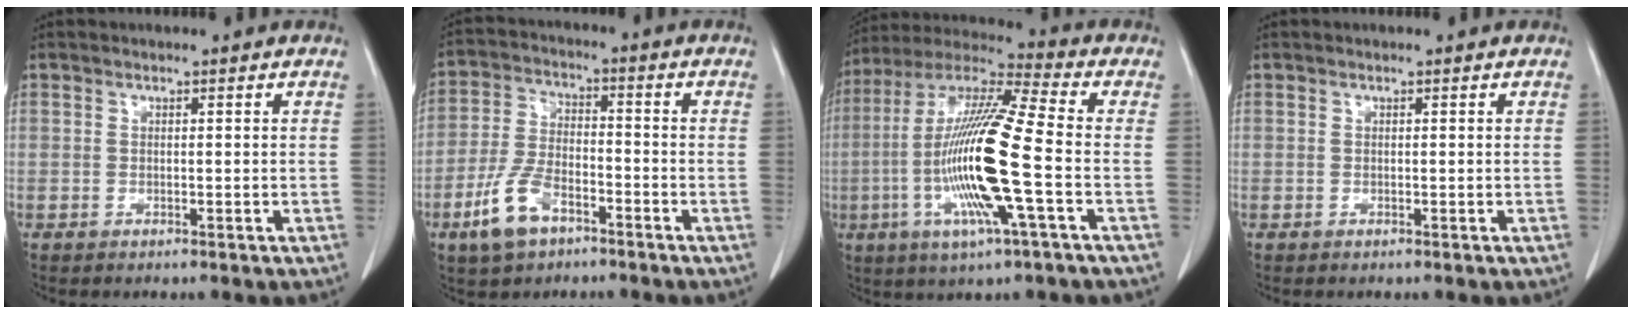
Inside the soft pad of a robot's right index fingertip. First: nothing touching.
{"total": 8.8, "force": [-5.0, 4.2, 5.9], "torque": [-0.138, 0.002, -0.093]}
{"total": 18.0, "force": [-3.8, 0.6, 17.6], "torque": [-0.362, -0.009, -0.080]}
{"total": 0.0}